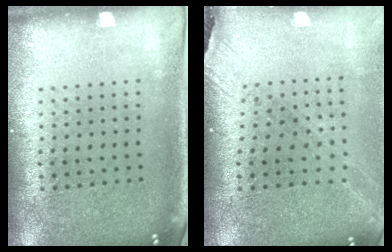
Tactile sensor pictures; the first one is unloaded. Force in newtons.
{"total": 1.4, "press": 1.4, "slide": 0.1}